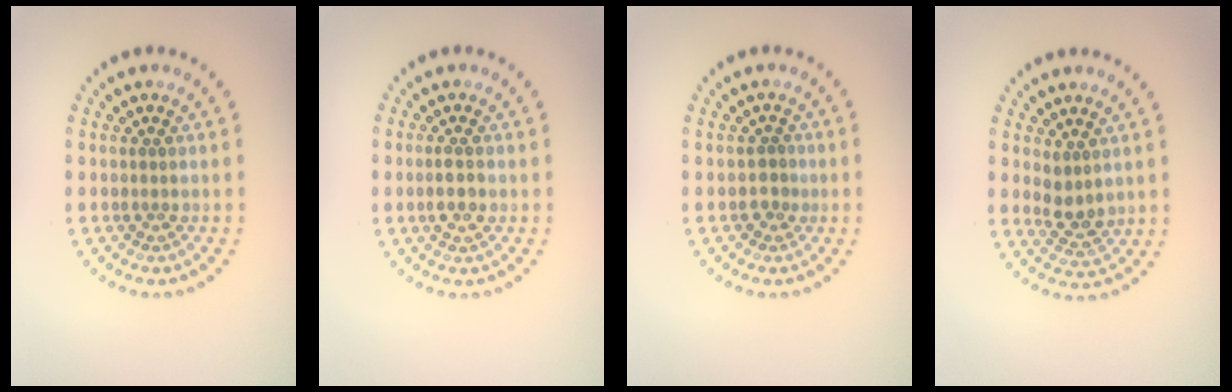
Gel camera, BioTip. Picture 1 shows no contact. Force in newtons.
{"total": 1.6, "press": 1.5, "slide": 0.6}
{"total": 1.2, "press": 1.1, "slide": 0.5}
{"total": 2.4, "press": 2.1, "slide": 1.0}